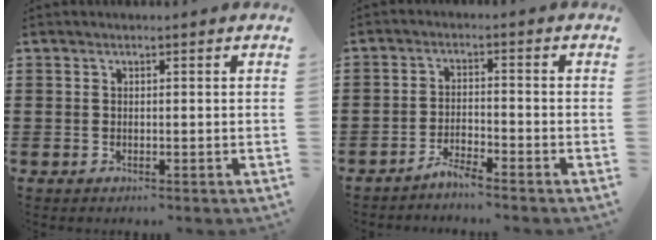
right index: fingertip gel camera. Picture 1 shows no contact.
{"total": 2.6, "force": [-2.5, -0.1, 0.6], "torque": [-0.013, 0.004, -0.050]}